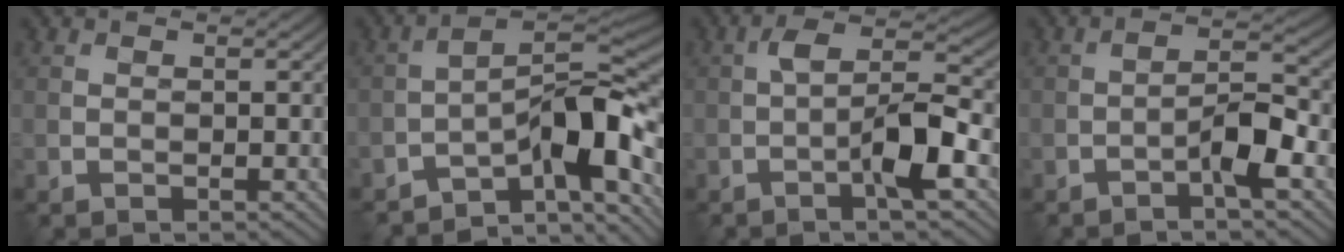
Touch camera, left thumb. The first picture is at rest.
{"total": 10.8, "force": [-7.1, 2.8, 7.7], "torque": [-0.104, 0.009, -0.129]}
{"total": 7.1, "force": [-2.3, 1.8, 6.4], "torque": [-0.114, 0.020, -0.051]}
{"total": 4.6, "force": [-2.4, 1.1, 3.8], "torque": [-0.066, 0.016, -0.050]}